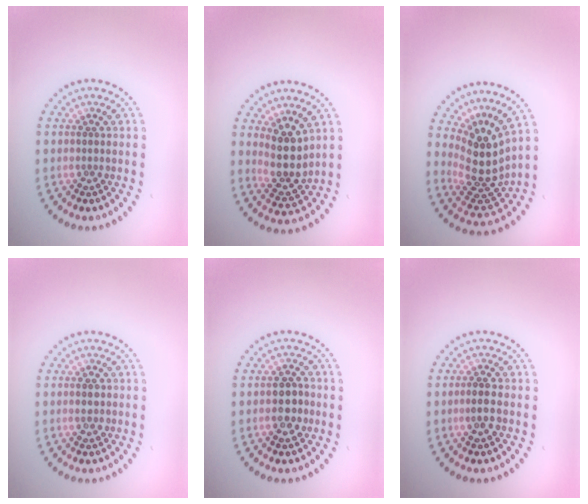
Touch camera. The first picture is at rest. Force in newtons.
{"total": 3.5, "press": 3.0, "slide": 1.8}
{"total": 4.5, "press": 3.4, "slide": 3.1}
{"total": 1.7, "press": 1.6, "slide": 0.3}
{"total": 2.5, "press": 2.5, "slide": 0.3}
{"total": 1.8, "press": 1.8, "slide": 0.5}